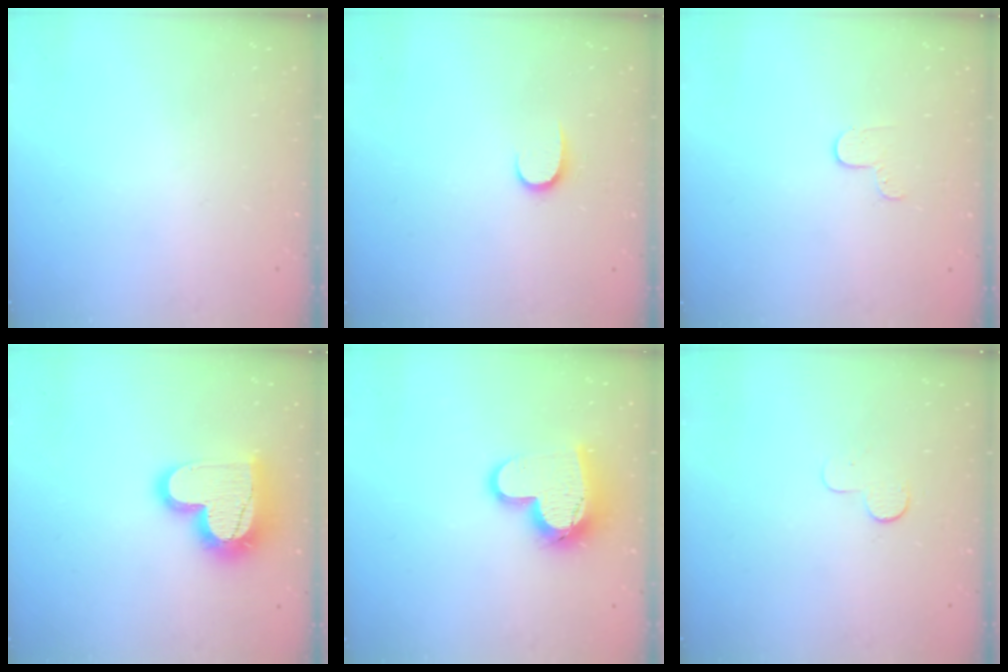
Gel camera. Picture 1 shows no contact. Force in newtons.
{"total": 5.4, "press": 5.4, "slide": 0.5}
{"total": 3.7, "press": 3.6, "slide": 0.3}
{"total": 18.1, "press": 18.1, "slide": 1.4}
{"total": 15.0, "press": 15.0, "slide": 1.0}
{"total": 3.9, "press": 3.9, "slide": 0.4}